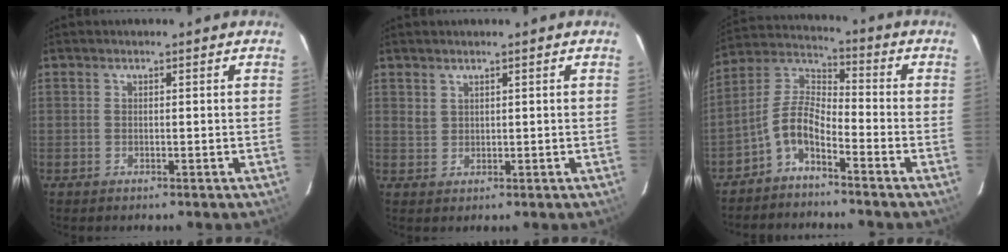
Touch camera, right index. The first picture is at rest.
{"total": 1.5, "force": [1.2, 0.9, 0.3], "torque": [-0.002, 0.003, 0.023]}
{"total": 7.0, "force": [-4.5, 2.4, 4.8], "torque": [-0.117, 0.022, -0.097]}